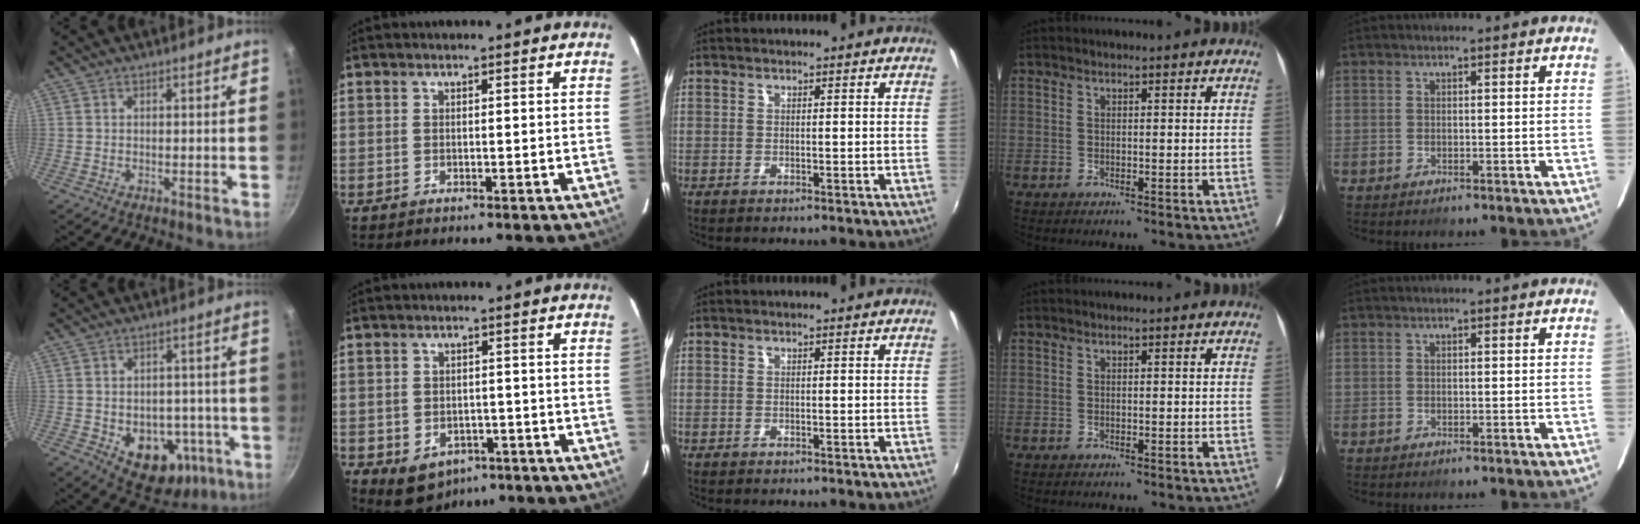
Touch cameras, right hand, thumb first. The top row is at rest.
{"thumb": {"total": 13.8, "force": [-4.3, 10.0, 8.5], "torque": [-0.073, 0.019, -0.041]}, "index": {"total": 7.5, "force": [-4.0, 5.6, 2.9], "torque": [-0.061, 0.002, -0.036]}}